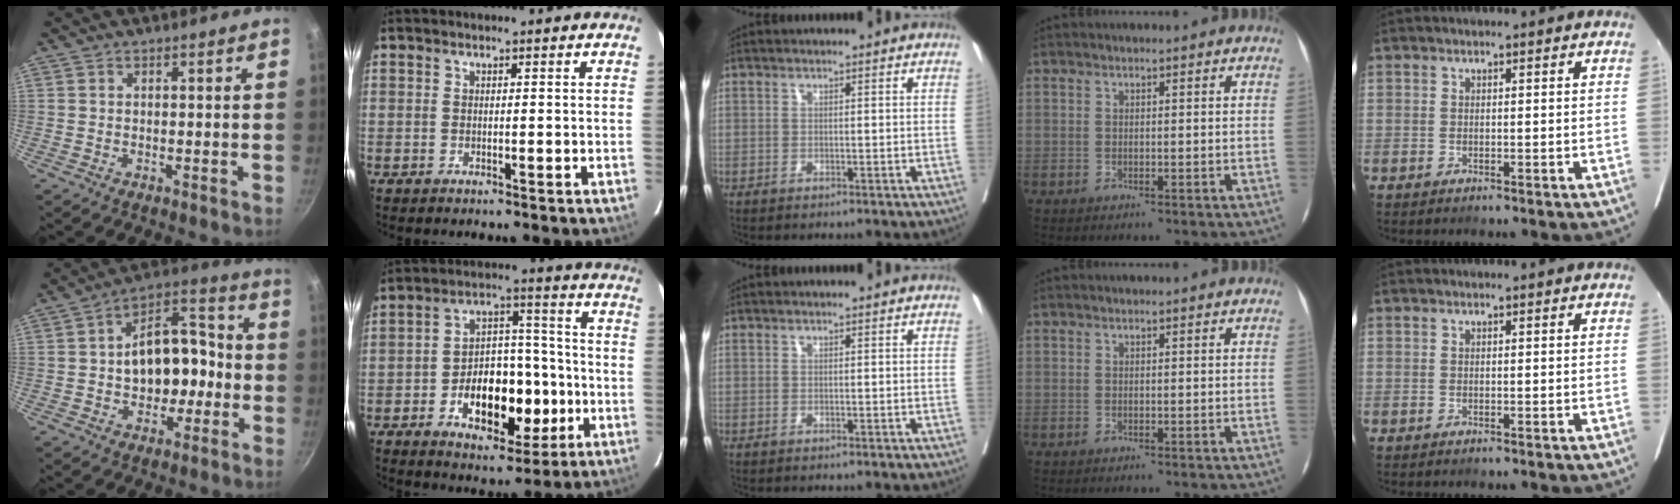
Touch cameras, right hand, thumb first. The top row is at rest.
{"thumb": {"total": 14.6, "force": [-1.4, 9.3, 11.2], "torque": [-0.126, 0.045, -0.028]}, "index": {"total": 14.4, "force": [-4.1, 7.4, 11.6], "torque": [-0.186, 0.023, -0.058]}}